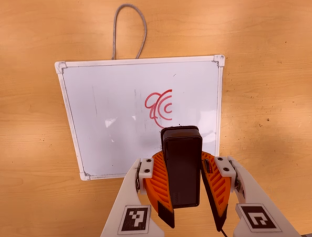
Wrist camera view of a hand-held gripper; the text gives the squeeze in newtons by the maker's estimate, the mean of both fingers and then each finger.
{"total": 11.6, "left": 11.4, "right": 11.7}